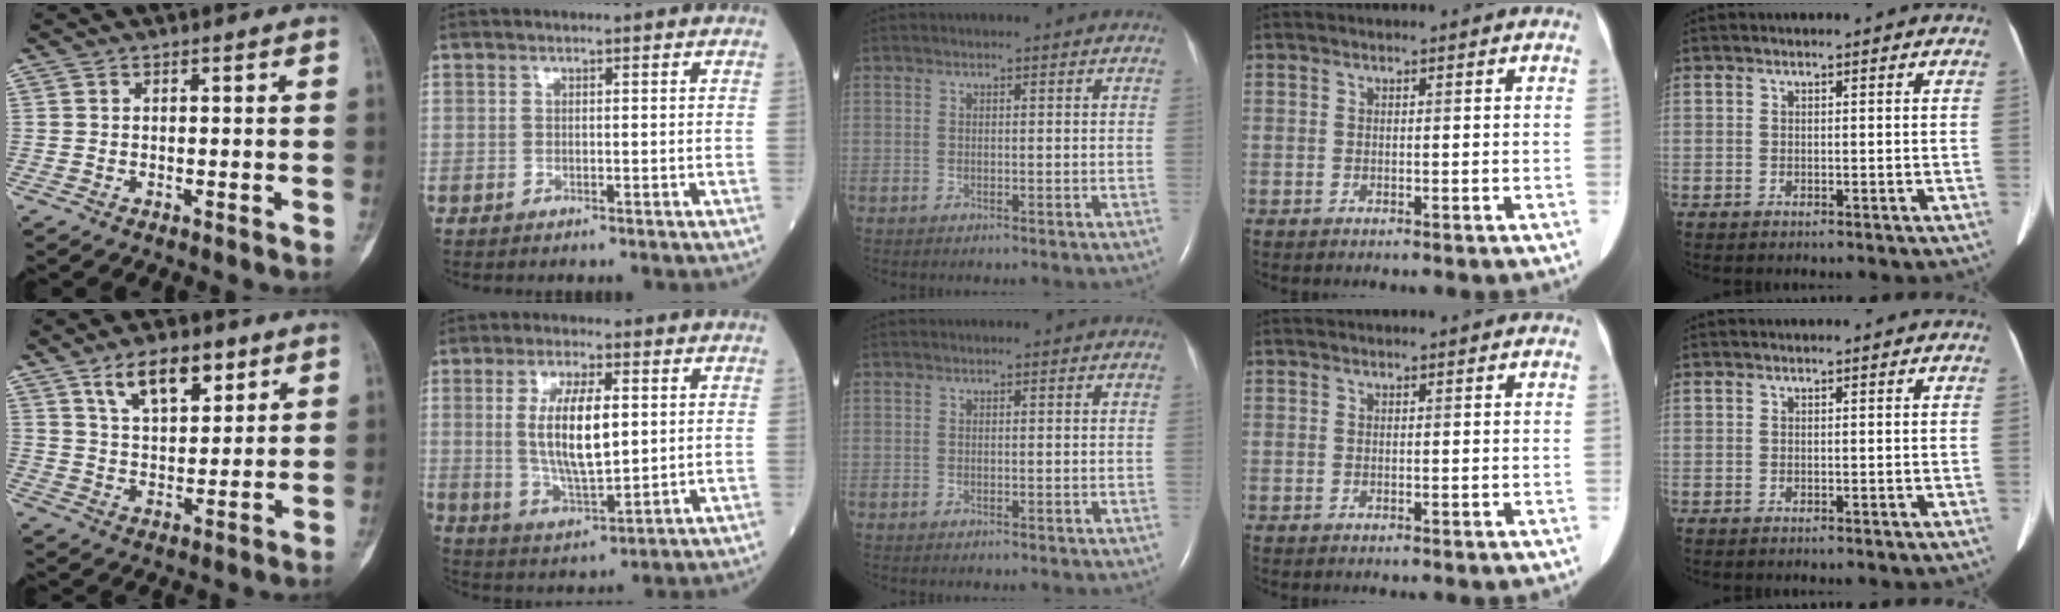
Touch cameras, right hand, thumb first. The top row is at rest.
{"thumb": {"total": 11.0, "force": [6.3, 5.3, 7.3], "torque": [-0.102, -0.029, 0.114]}, "index": {"total": 10.6, "force": [1.6, 3.0, 10.0], "torque": [-0.199, -0.003, 0.034]}}